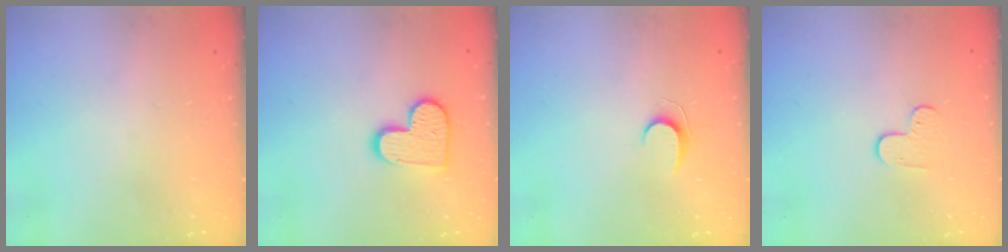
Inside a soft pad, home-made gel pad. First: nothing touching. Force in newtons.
{"total": 11.5, "press": 11.4, "slide": 0.6}
{"total": 5.6, "press": 5.6, "slide": 0.5}
{"total": 5.5, "press": 5.5, "slide": 0.5}